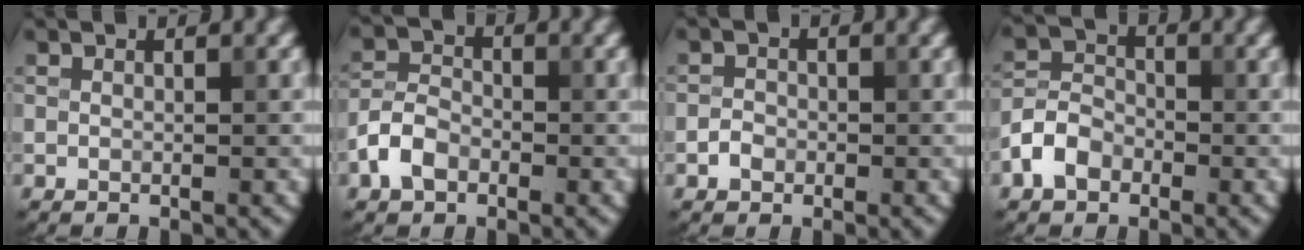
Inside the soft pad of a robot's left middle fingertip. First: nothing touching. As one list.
[{"total": 3.4, "force": [-1.7, 2.3, 1.9], "torque": [-0.036, 0.006, -0.041]}, {"total": 1.2, "force": [-0.6, 1.0, 0.5], "torque": [-0.005, 0.002, -0.013]}, {"total": 3.5, "force": [-1.8, 2.5, 1.6], "torque": [-0.033, 0.007, -0.042]}]